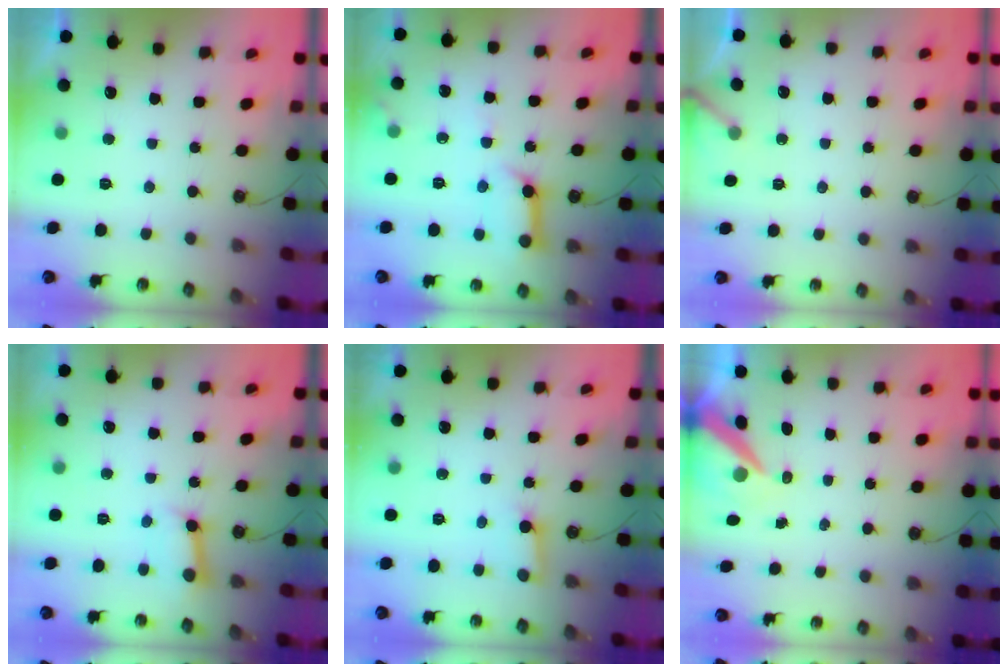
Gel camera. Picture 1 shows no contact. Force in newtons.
{"total": 12.5, "press": 12.5, "slide": 1.2}
{"total": 2.8, "press": 2.8, "slide": 0.2}
{"total": 6.7, "press": 6.6, "slide": 0.9}
{"total": 2.8, "press": 2.8, "slide": 0.1}
{"total": 7.8, "press": 7.8, "slide": 0.8}